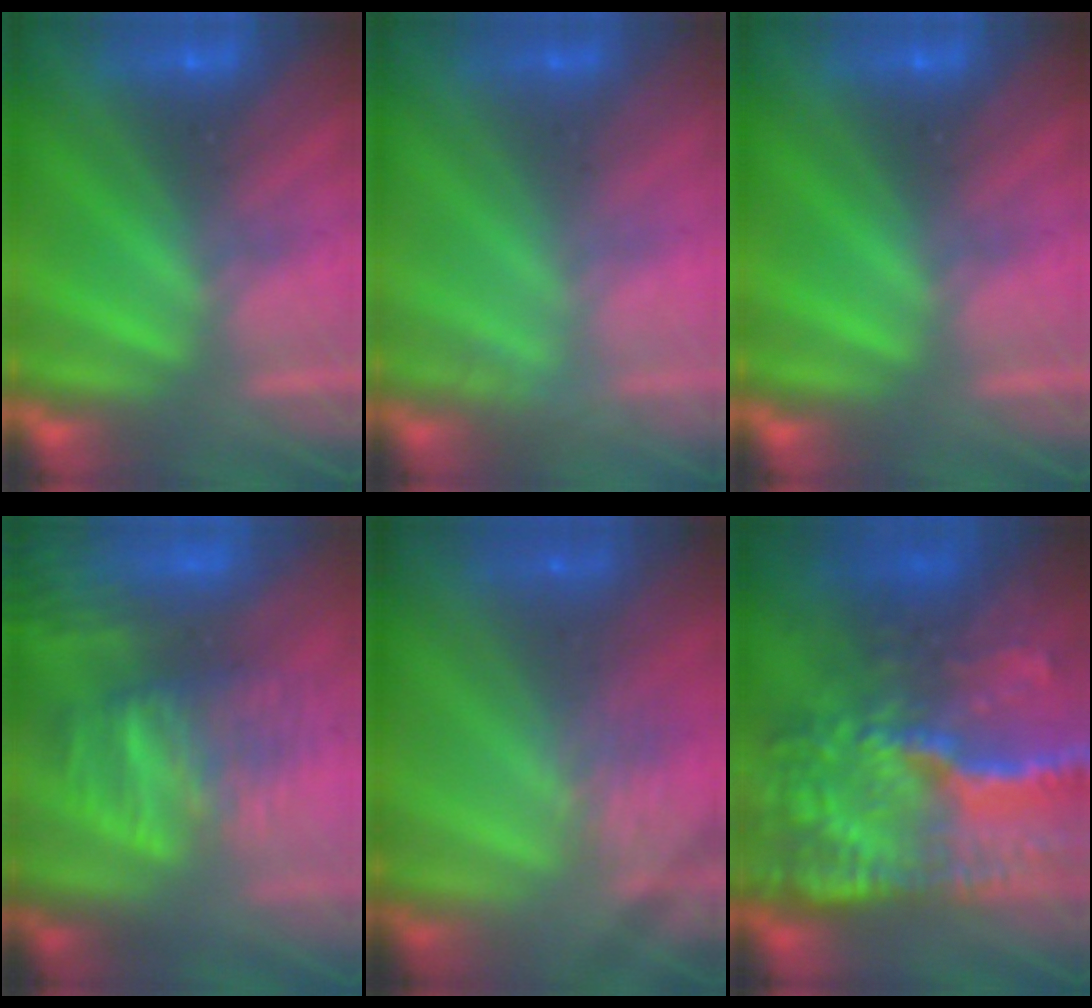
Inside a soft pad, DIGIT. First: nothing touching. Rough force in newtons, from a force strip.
{"total": 2.7}
{"total": 0.0}
{"total": 6.5}
{"total": 2.1}
{"total": 7.0}